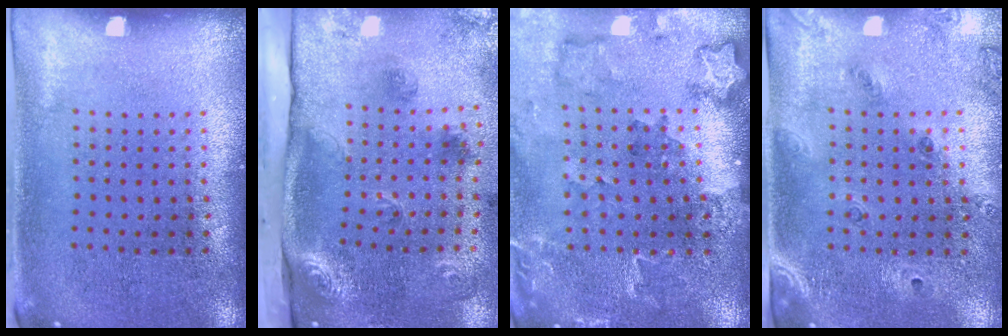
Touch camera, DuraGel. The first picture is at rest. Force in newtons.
{"total": 3.1, "press": 2.0, "slide": 2.4}
{"total": 1.8, "press": 1.8, "slide": 0.3}
{"total": 1.5, "press": 1.3, "slide": 0.7}